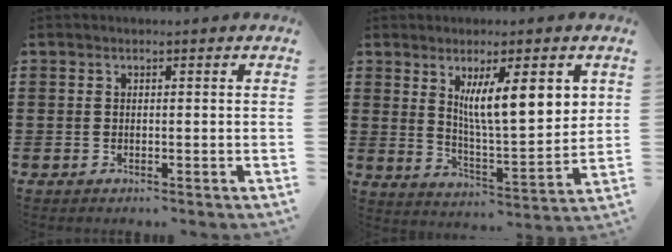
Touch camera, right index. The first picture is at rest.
{"total": 10.4, "force": [4.1, 2.5, 9.2], "torque": [-0.158, -0.010, 0.064]}